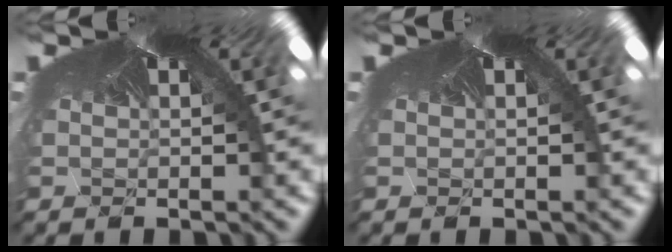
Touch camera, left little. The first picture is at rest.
{"total": 0.0}